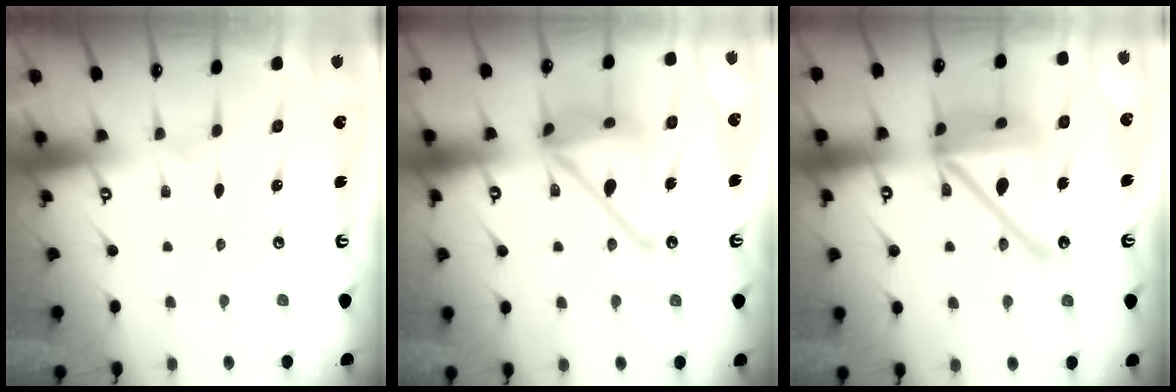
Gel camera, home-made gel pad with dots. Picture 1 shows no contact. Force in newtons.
{"total": 17.8, "press": 17.7, "slide": 1.7}
{"total": 20.2, "press": 20.1, "slide": 2.3}